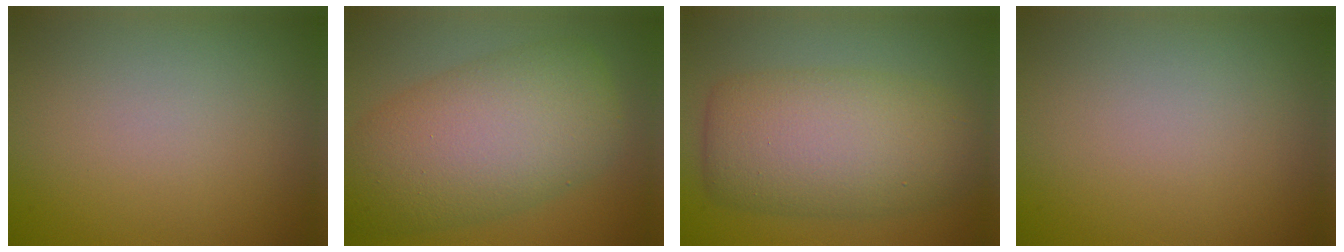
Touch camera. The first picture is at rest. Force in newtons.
{"total": 10.2, "press": 10.2, "slide": 0.1}
{"total": 8.3, "press": 8.3, "slide": 0.4}
{"total": 0.0}